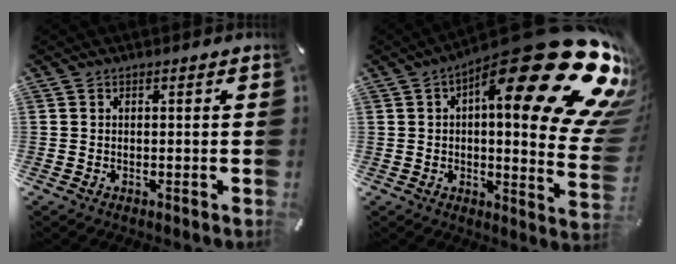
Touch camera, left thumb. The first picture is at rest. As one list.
[{"total": 33.9, "force": [15.9, 11.3, 27.7], "torque": [-0.346, -0.131, 0.282]}]